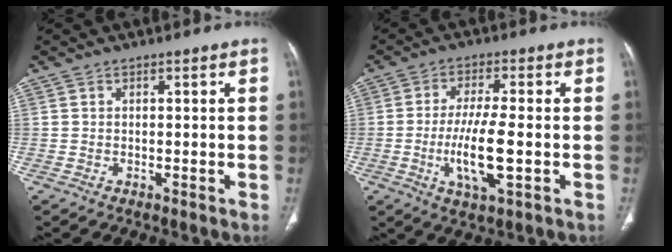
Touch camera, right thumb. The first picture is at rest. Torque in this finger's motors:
{"motor_torque": [1.46, 1.32, 0.58, -0.83, 0.42]}